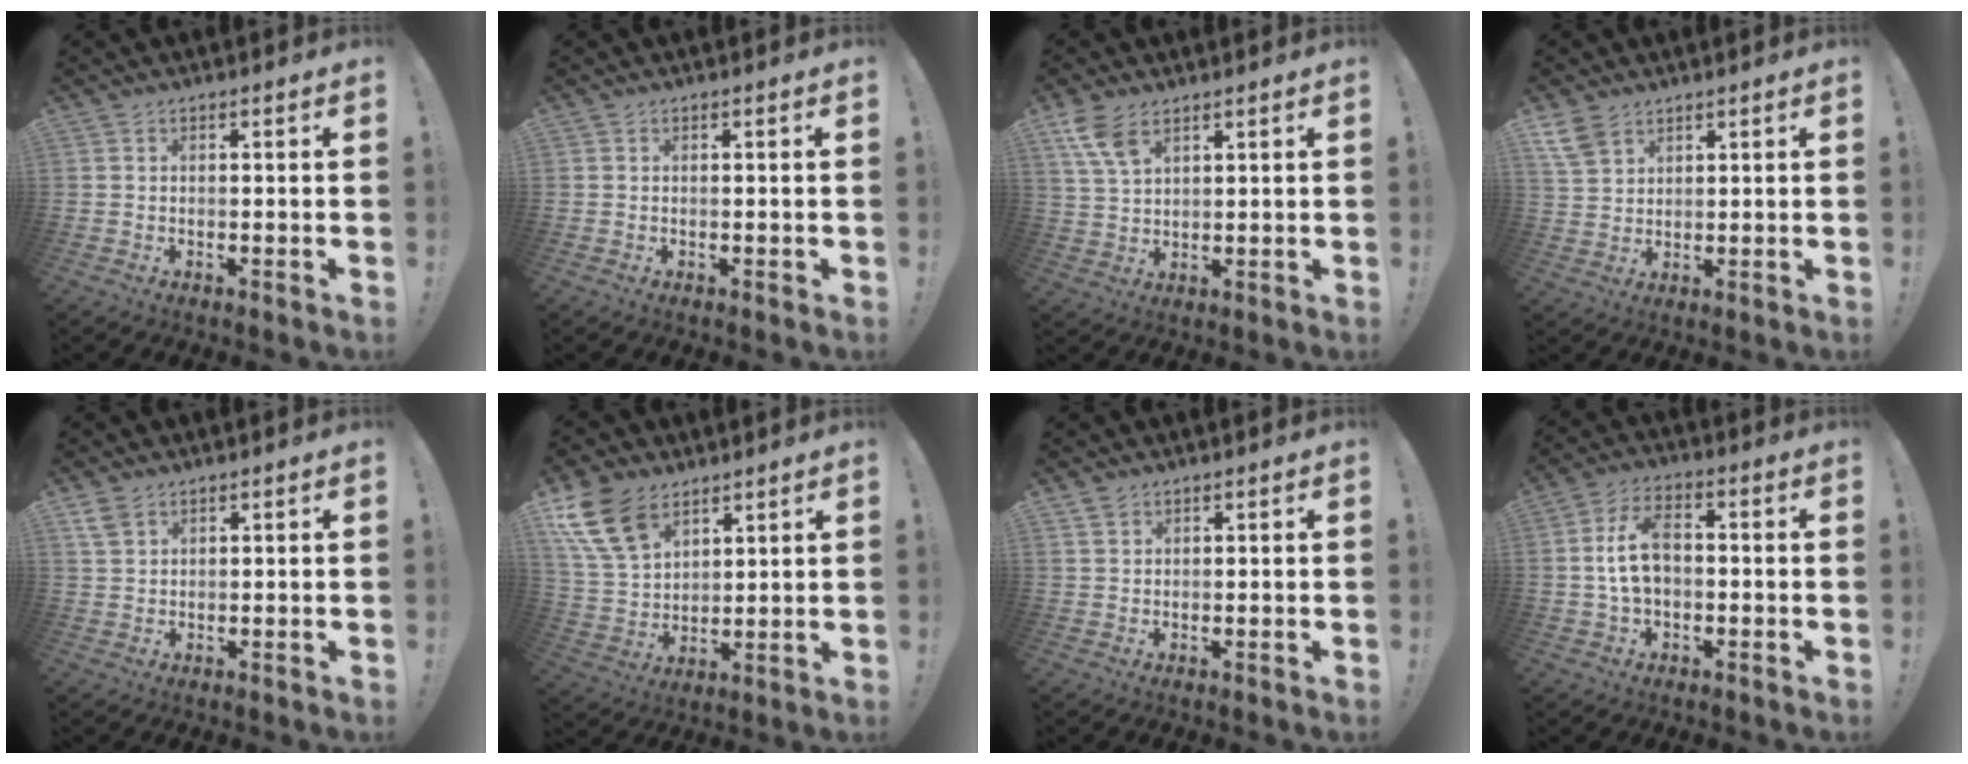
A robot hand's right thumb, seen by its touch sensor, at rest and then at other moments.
{"total": 0.0}
{"total": 7.7, "force": [4.8, 3.4, 4.9], "torque": [-0.096, -0.017, 0.094]}
{"total": 5.1, "force": [3.4, 3.0, 2.4], "torque": [-0.042, -0.012, 0.069]}
{"total": 2.7, "force": [1.9, 1.4, 1.3], "torque": [-0.025, -0.006, 0.037]}
{"total": 14.2, "force": [8.6, 8.7, 7.3], "torque": [-0.151, -0.046, 0.164]}
{"total": 0.7, "force": [0.7, 0.1, -0.3], "torque": [0.011, -0.005, 0.012]}
{"total": 9.9, "force": [0.0, 6.3, 7.7], "torque": [-0.144, 0.014, 0.002]}